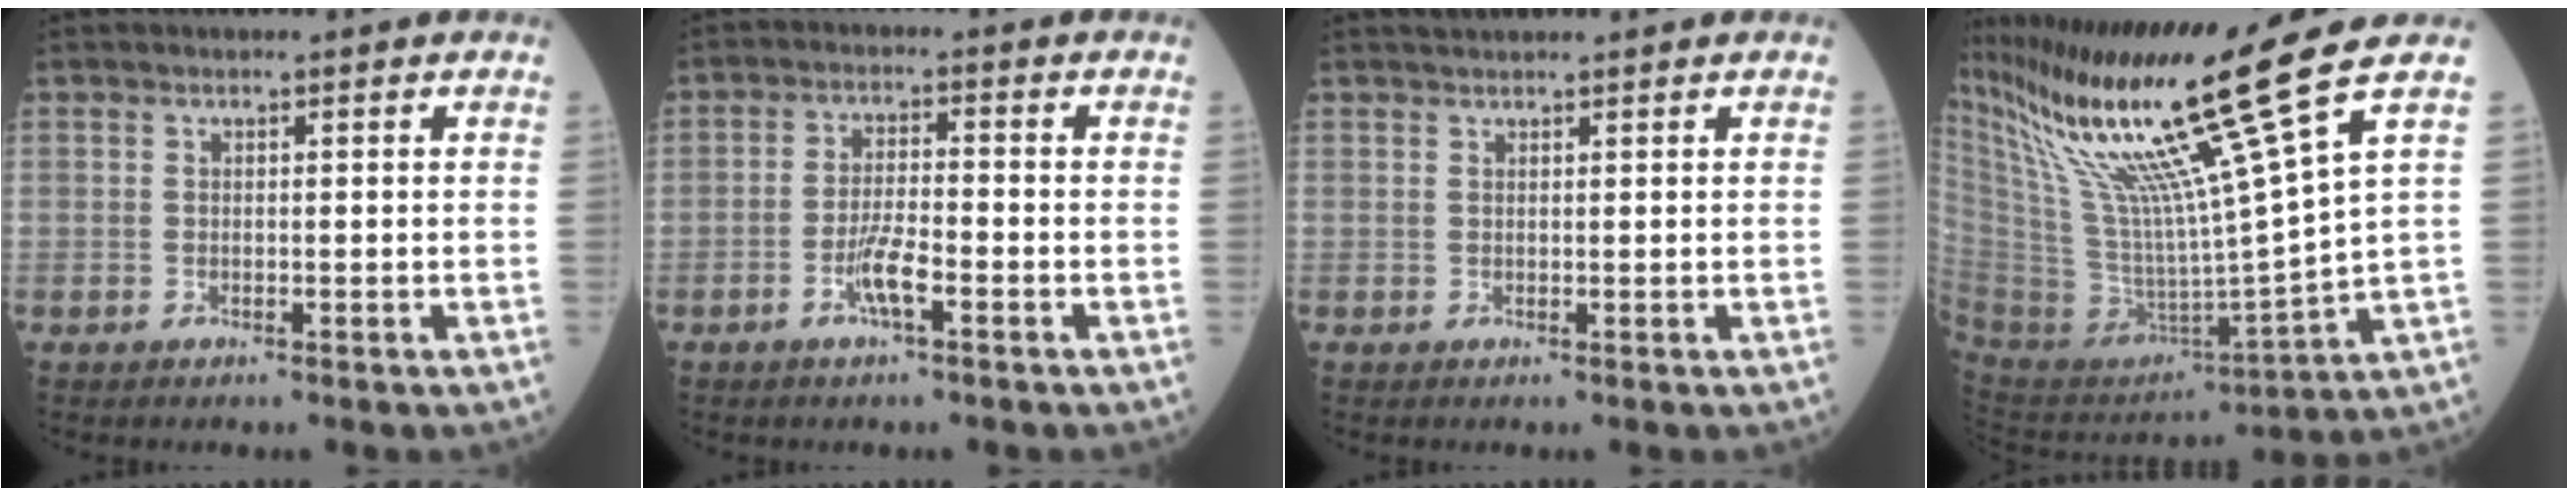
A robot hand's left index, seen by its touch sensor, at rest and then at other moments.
{"total": 4.6, "force": [-2.3, 0.6, 3.9], "torque": [-0.078, -0.004, -0.048]}
{"total": 1.4, "force": [1.4, -0.1, 0.4], "torque": [-0.007, 0.018, 0.030]}
{"total": 21.4, "force": [14.1, -3.6, 15.6], "torque": [-0.283, -0.045, 0.262]}